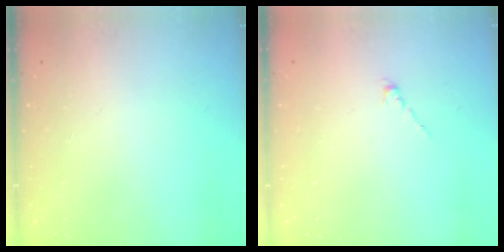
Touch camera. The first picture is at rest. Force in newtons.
{"total": 0.0}